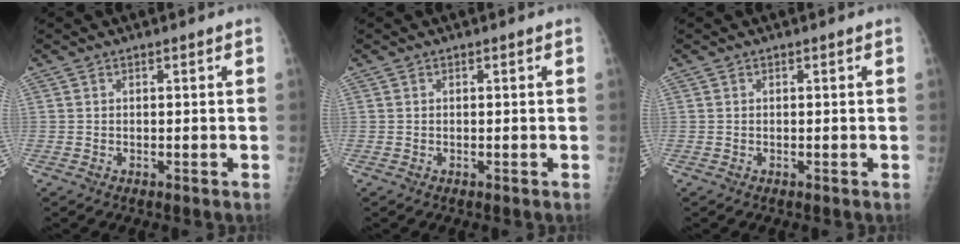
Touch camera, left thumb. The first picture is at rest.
{"total": 0.0}
{"total": 0.0}